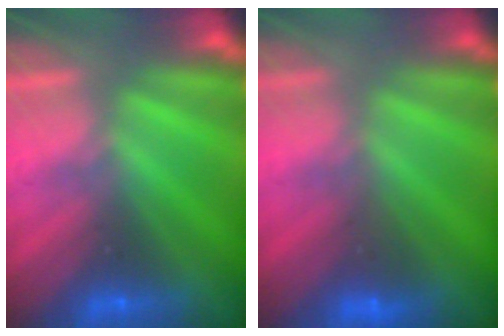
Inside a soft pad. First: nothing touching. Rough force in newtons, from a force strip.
{"total": 3.0}